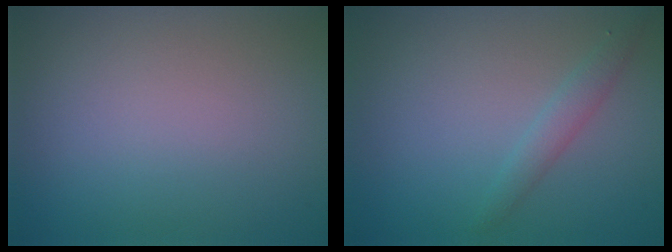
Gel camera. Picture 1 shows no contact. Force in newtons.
{"total": 1.6, "press": 1.6, "slide": 0.1}